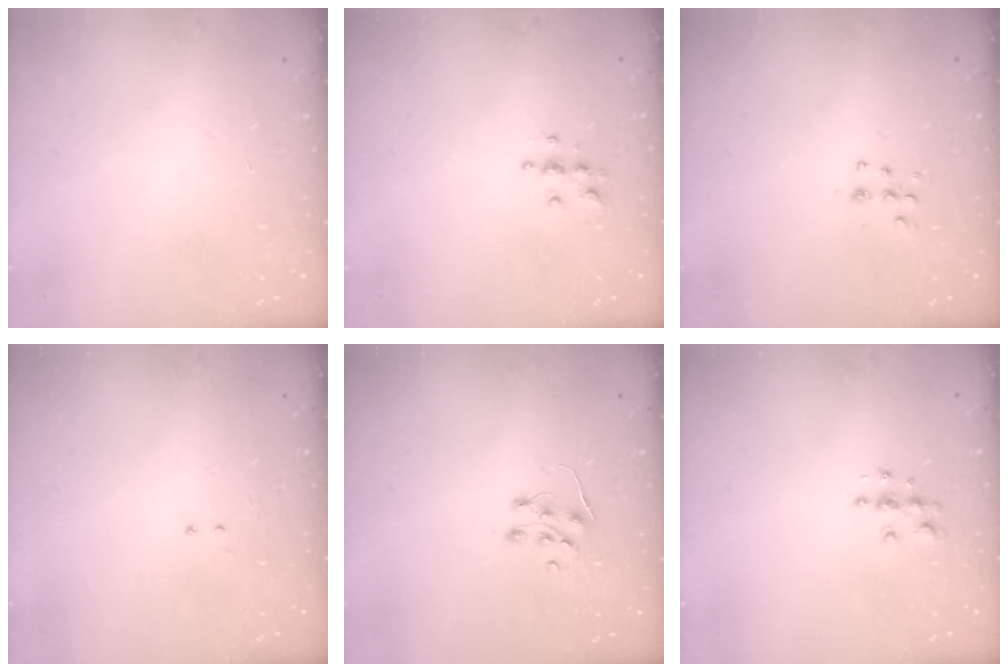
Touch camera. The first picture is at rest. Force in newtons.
{"total": 4.9, "press": 4.9, "slide": 0.2}
{"total": 5.2, "press": 5.1, "slide": 1.0}
{"total": 2.0, "press": 2.0, "slide": 0.4}
{"total": 7.1, "press": 7.1, "slide": 0.6}
{"total": 5.1, "press": 5.1, "slide": 0.3}